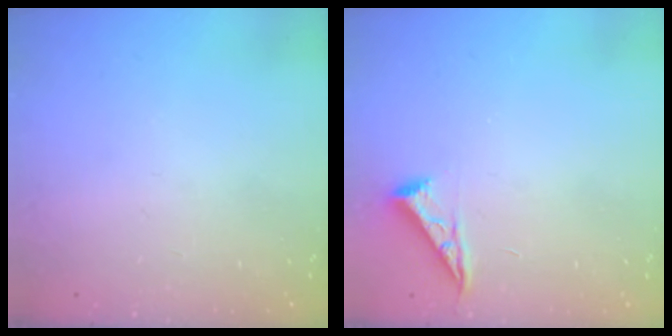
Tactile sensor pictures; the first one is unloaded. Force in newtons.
{"total": 5.0, "press": 5.0, "slide": 0.7}